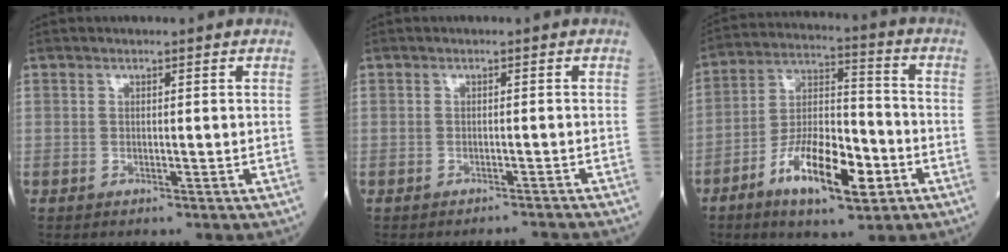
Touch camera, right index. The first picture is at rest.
{"total": 2.2, "force": [-2.2, -0.2, -0.1], "torque": [0.007, -0.006, -0.028]}
{"total": 13.4, "force": [-6.0, 4.3, 11.1], "torque": [-0.206, 0.004, -0.102]}